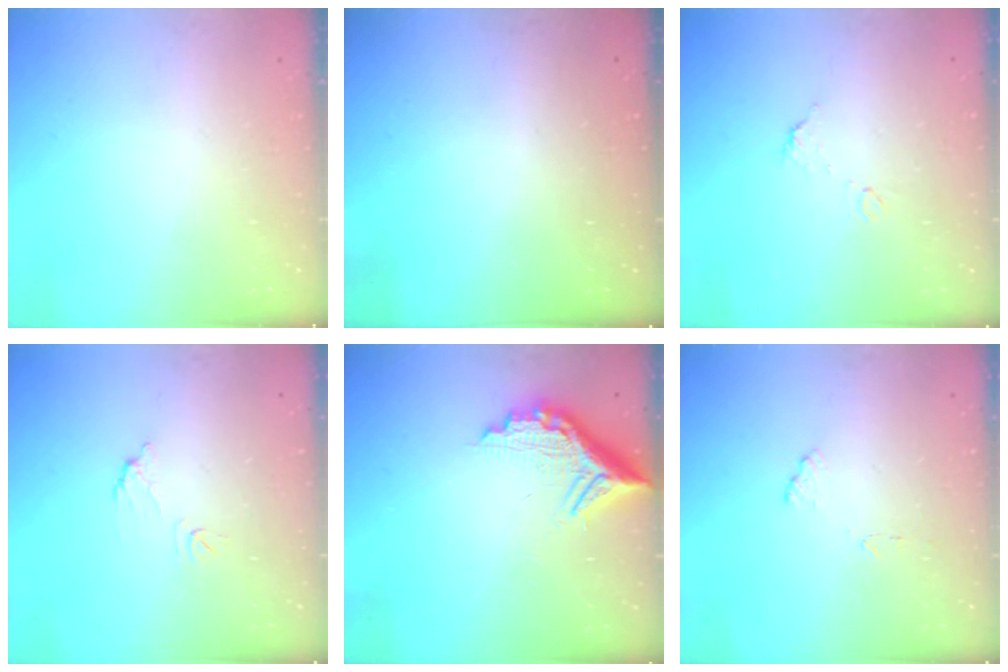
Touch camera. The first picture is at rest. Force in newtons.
{"total": 3.2, "press": 3.2, "slide": 0.1}
{"total": 5.0, "press": 4.9, "slide": 0.4}
{"total": 5.9, "press": 5.9, "slide": 0.3}
{"total": 11.6, "press": 11.5, "slide": 1.0}
{"total": 7.0, "press": 7.0, "slide": 0.6}